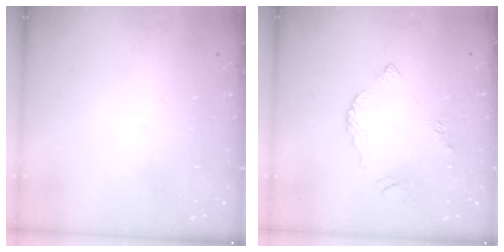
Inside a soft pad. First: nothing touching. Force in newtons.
{"total": 4.1, "press": 4.1, "slide": 0.2}